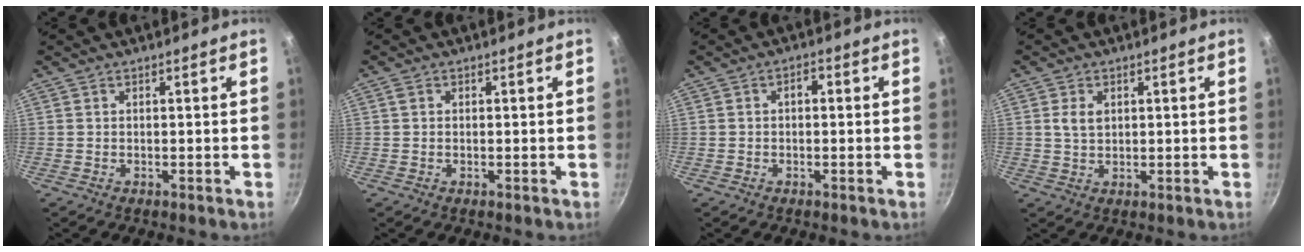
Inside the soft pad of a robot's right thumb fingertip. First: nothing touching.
{"total": 0.9, "force": [0.2, 0.7, 0.5], "torque": [-0.011, 0.003, 0.002]}
{"total": 1.9, "force": [0.0, 1.2, 1.4], "torque": [-0.018, 0.010, -0.003]}
{"total": 3.4, "force": [0.9, 2.3, 2.3], "torque": [-0.035, -0.002, 0.017]}